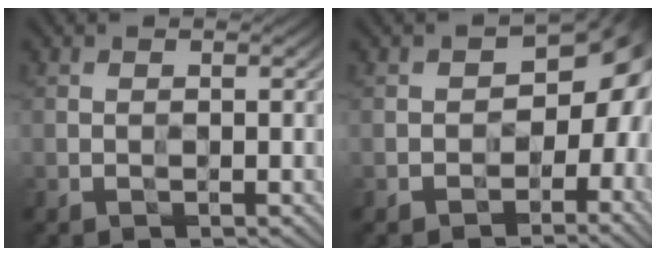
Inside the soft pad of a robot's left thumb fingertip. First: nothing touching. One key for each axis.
{"total": 8.5, "fx": -2.2, "fy": 6.0, "fz": 5.5, "tx": -0.031, "ty": -0.014, "tz": -0.036}